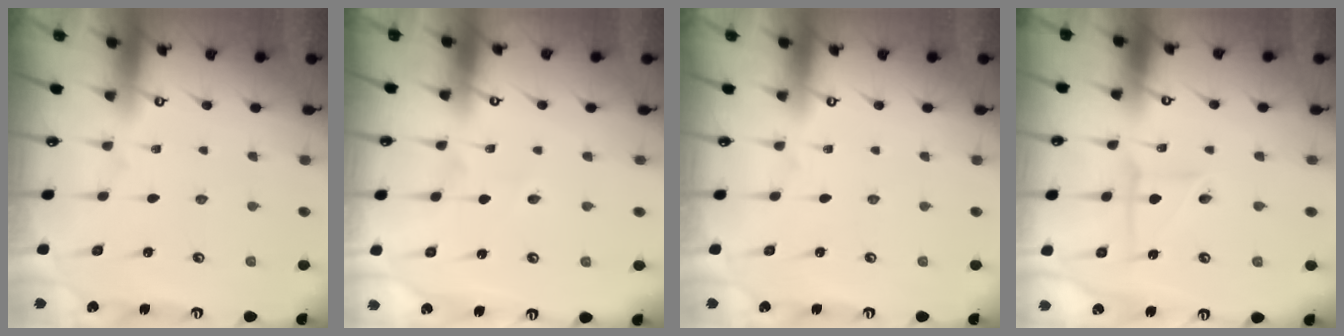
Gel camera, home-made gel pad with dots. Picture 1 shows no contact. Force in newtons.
{"total": 2.3, "press": 2.2, "slide": 0.7}
{"total": 0.0}
{"total": 3.6, "press": 3.6, "slide": 0.7}